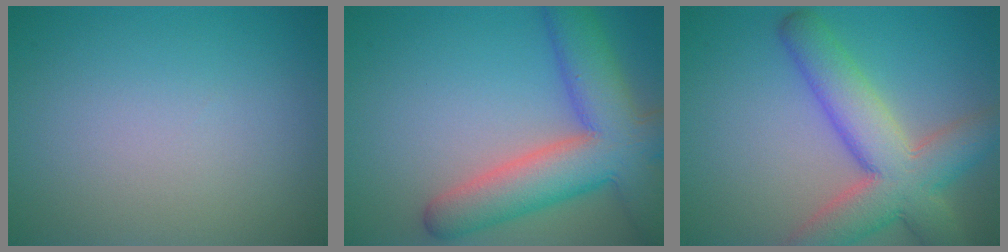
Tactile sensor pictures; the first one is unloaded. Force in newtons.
{"total": 9.5, "press": 9.5, "slide": 0.6}
{"total": 8.5, "press": 8.5, "slide": 0.5}